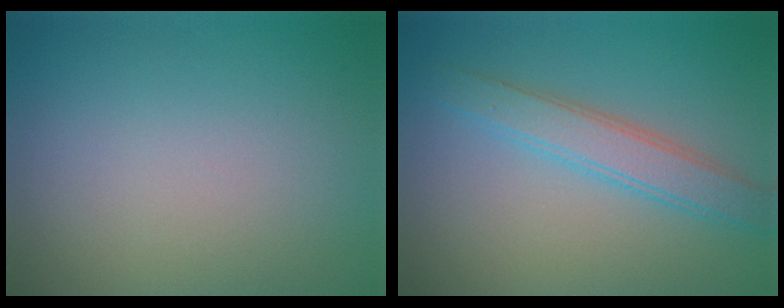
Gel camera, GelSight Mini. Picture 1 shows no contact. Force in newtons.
{"total": 3.5, "press": 3.5, "slide": 0.1}